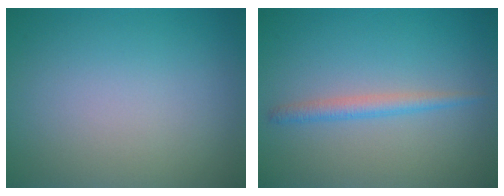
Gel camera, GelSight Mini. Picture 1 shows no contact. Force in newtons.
{"total": 1.7, "press": 1.7, "slide": 0.1}